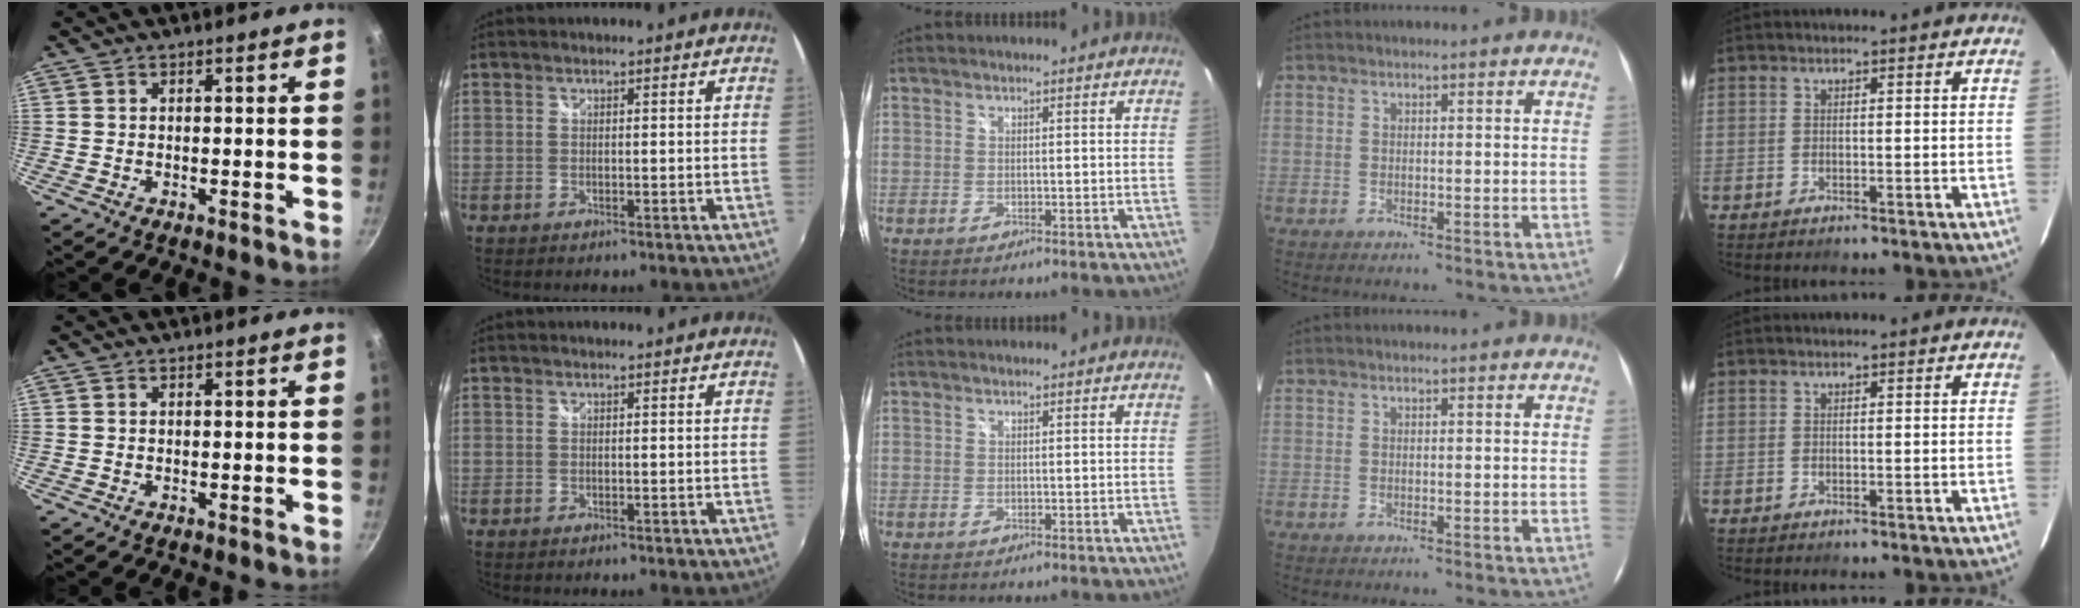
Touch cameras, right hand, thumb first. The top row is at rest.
{}